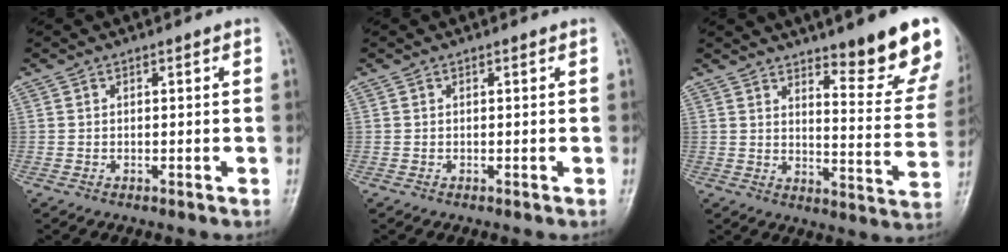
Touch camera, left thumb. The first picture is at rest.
{"total": 0.0}
{"total": 15.8, "force": [11.1, 3.1, 10.8], "torque": [-0.100, -0.080, 0.150]}